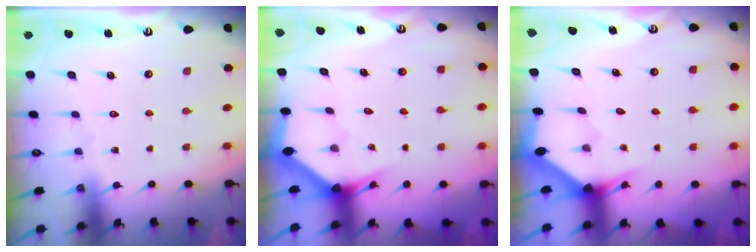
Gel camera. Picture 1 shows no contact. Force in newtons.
{"total": 2.9, "press": 2.9, "slide": 0.1}
{"total": 2.9, "press": 2.9, "slide": 0.1}